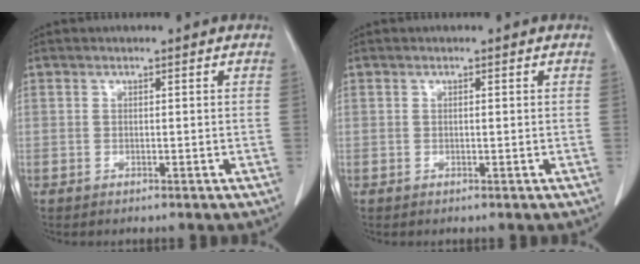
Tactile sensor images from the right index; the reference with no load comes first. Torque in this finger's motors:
{"motor_torque": [-0.05, 0.03, -0.01, 0.01]}